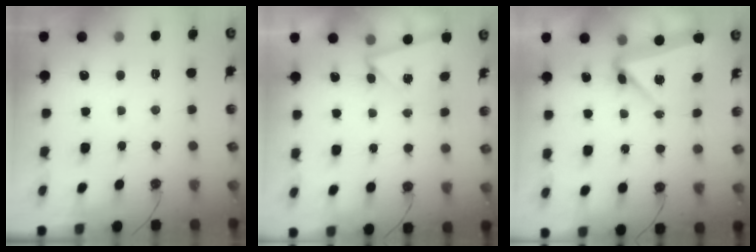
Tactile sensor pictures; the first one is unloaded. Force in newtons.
{"total": 3.3, "press": 2.8, "slide": 1.7}
{"total": 5.3, "press": 5.2, "slide": 0.6}